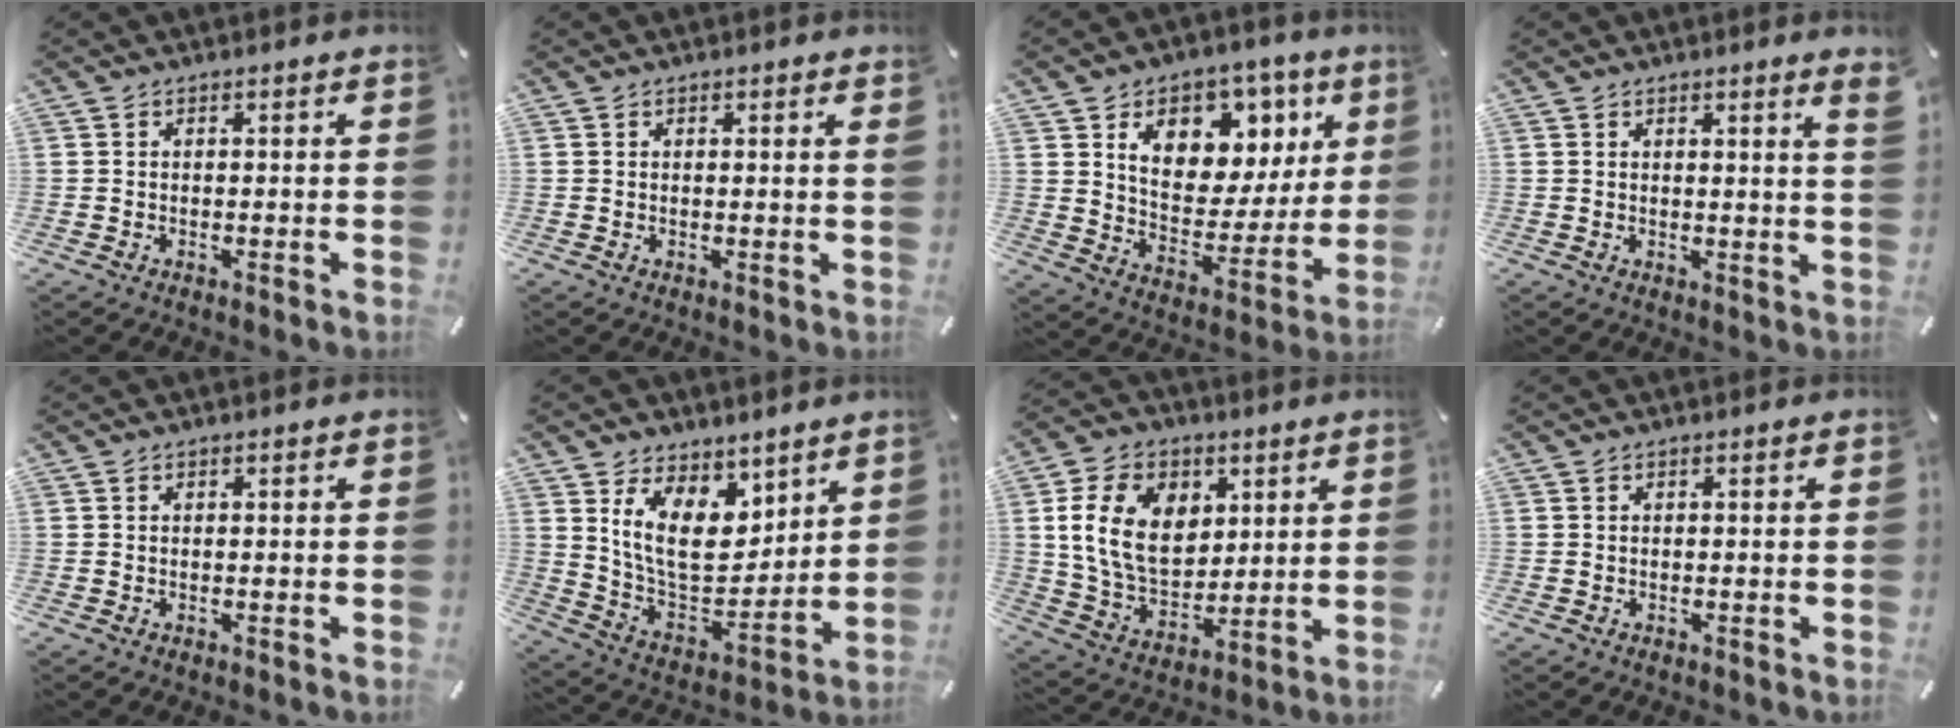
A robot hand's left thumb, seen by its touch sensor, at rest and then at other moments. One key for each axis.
{"total": 0.6, "fx": 0.3, "fy": 0.0, "fz": 0.6, "tx": -0.003, "ty": -0.003, "tz": 0.004}
{"total": 14.7, "fx": 7.6, "fy": 10.4, "fz": 7.1, "tx": -0.099, "ty": -0.057, "tz": 0.135}
{"total": 2.7, "fx": 1.6, "fy": -0.1, "fz": 2.3, "tx": -0.037, "ty": -0.006, "tz": 0.025}
{"total": 0.0}
{"total": 13.8, "fx": 7.4, "fy": 8.8, "fz": 7.8, "tx": -0.148, "ty": -0.053, "tz": 0.142}
{"total": 15.9, "fx": 4.1, "fy": 11.9, "fz": 9.8, "tx": -0.196, "ty": 0.006, "tz": 0.077}
{"total": 0.0}